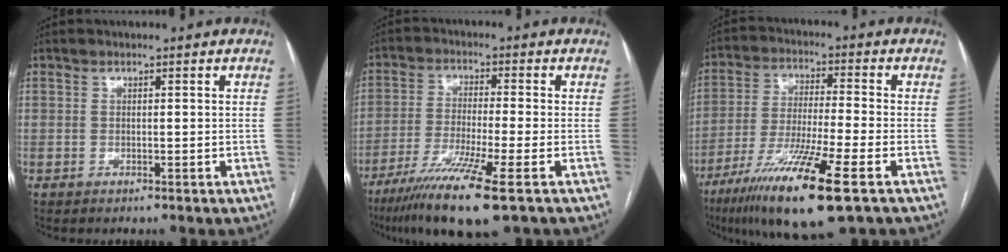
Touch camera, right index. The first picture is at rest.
{"total": 12.1, "force": [-7.2, -0.4, 9.7], "torque": [-0.187, -0.032, -0.127]}
{"total": 15.8, "force": [-8.6, 0.5, 13.2], "torque": [-0.260, -0.042, -0.153]}